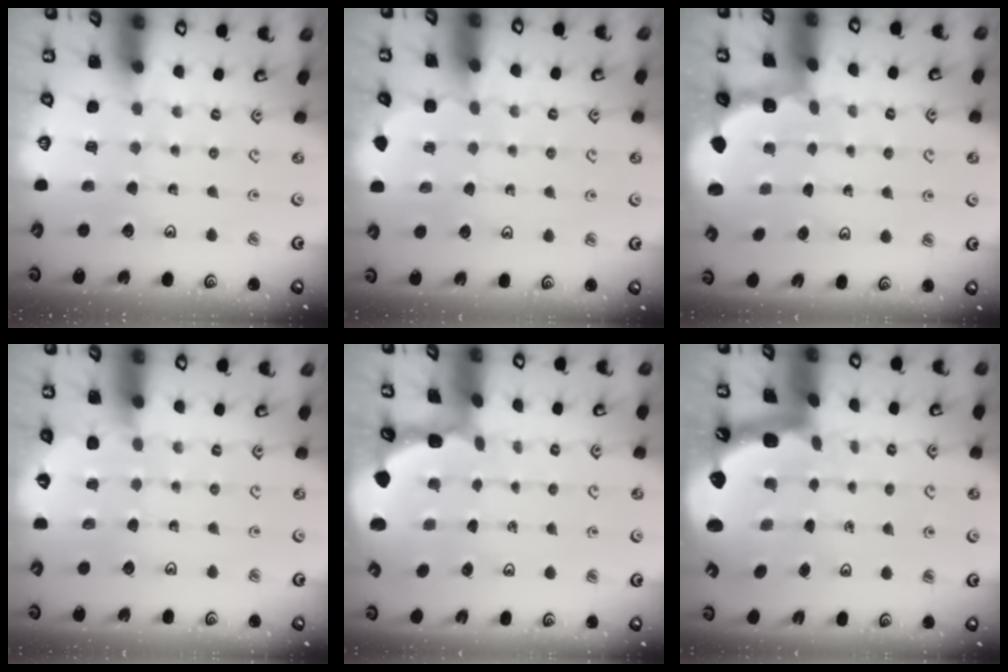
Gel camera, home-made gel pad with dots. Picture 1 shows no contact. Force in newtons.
{"total": 2.2, "press": 2.2, "slide": 0.3}
{"total": 1.9, "press": 1.8, "slide": 0.7}
{"total": 2.9, "press": 2.8, "slide": 0.4}
{"total": 1.0, "press": 1.0, "slide": 0.2}
{"total": 3.4, "press": 2.6, "slide": 2.3}